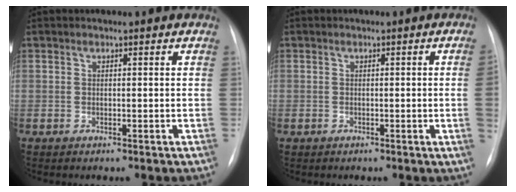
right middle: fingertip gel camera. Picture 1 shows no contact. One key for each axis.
{"total": 2.2, "fx": -0.1, "fy": -0.8, "fz": 2.1, "tx": -0.028, "ty": -0.003, "tz": 0.001}